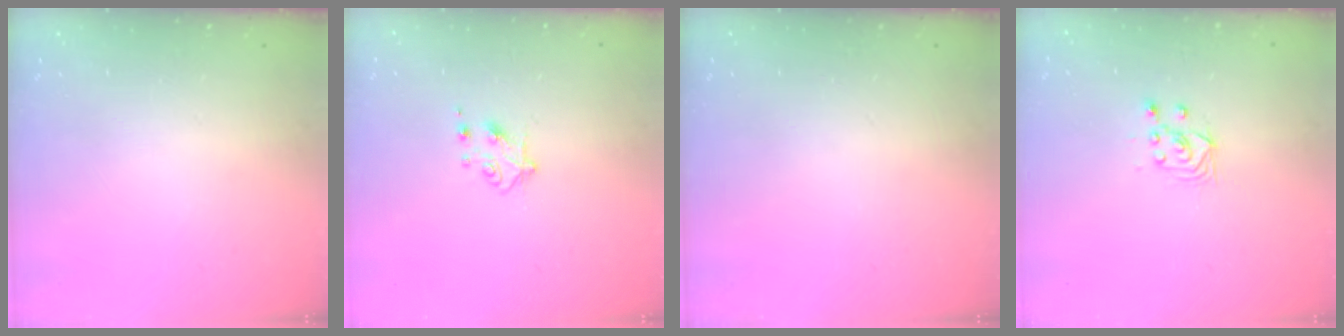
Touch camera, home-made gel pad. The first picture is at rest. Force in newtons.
{"total": 4.8, "press": 4.8, "slide": 0.6}
{"total": 0.0}
{"total": 3.5, "press": 3.2, "slide": 1.3}